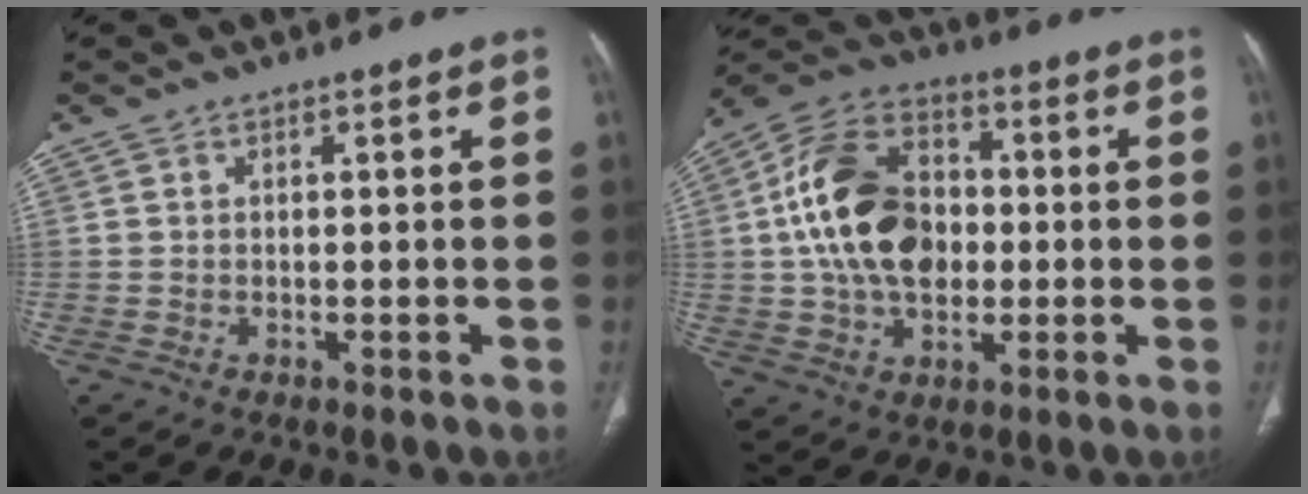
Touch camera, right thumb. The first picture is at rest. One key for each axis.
{"total": 18.3, "fx": 0.4, "fy": 12.6, "fz": 13.3, "tx": -0.221, "ty": 0.023, "tz": 0.005}